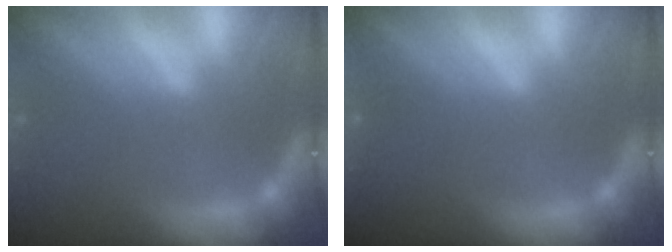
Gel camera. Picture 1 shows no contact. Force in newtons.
{"total": 6.5}